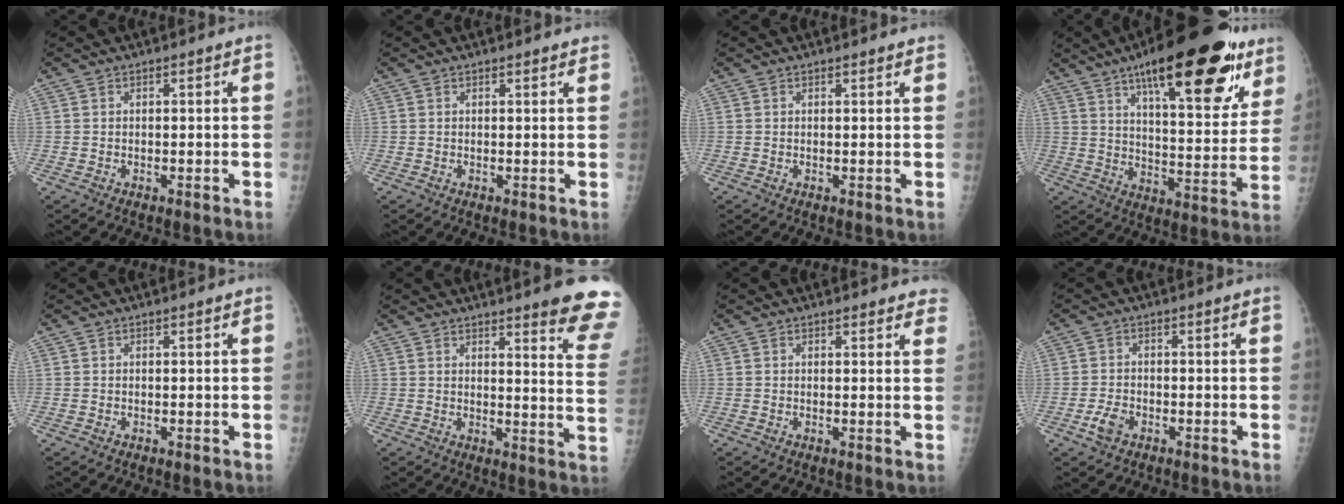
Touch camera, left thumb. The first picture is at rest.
{"total": 1.7, "force": [1.5, 0.4, 0.7], "torque": [-0.003, -0.001, 0.017]}
{"total": 1.2, "force": [1.1, 0.3, 0.5], "torque": [-0.003, 0.000, 0.013]}
{"total": 27.8, "force": [16.2, 9.2, 20.6], "torque": [-0.265, -0.044, 0.238]}
{"total": 0.0}
{"total": 13.7, "force": [10.7, 1.3, 8.4], "torque": [-0.075, -0.080, 0.115]}
{"total": 4.5, "force": [4.1, 1.5, 1.2], "torque": [0.019, -0.015, 0.029]}
{"total": 3.4, "force": [-1.7, 2.2, 2.0], "torque": [-0.038, 0.007, -0.030]}